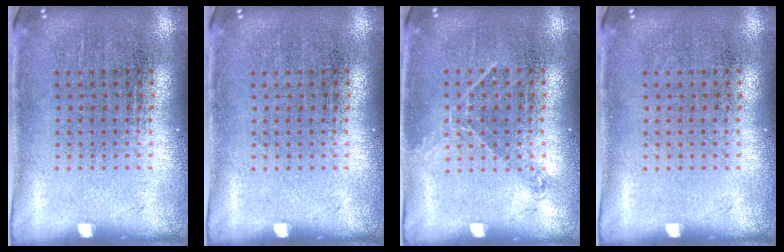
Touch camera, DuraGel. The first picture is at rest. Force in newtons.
{"total": 0.0}
{"total": 0.9, "press": 0.8, "slide": 0.5}
{"total": 0.0}